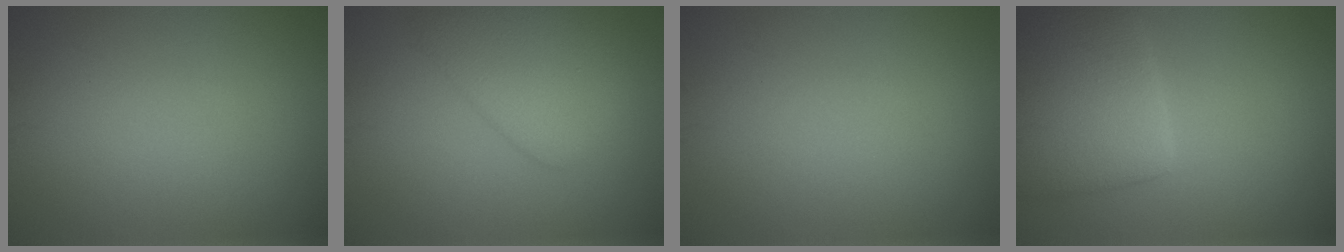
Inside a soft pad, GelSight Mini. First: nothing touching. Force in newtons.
{"total": 4.5, "press": 4.5, "slide": 0.2}
{"total": 0.0}
{"total": 6.1, "press": 6.1, "slide": 0.4}